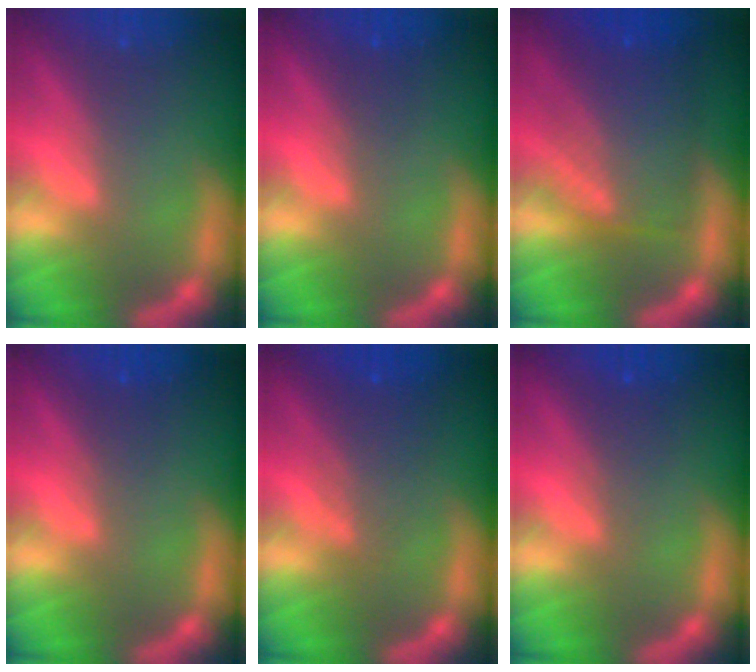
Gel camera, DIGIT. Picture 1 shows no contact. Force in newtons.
{"total": 1.4}
{"total": 8.6}
{"total": 1.4}
{"total": 3.6}
{"total": 2.0}